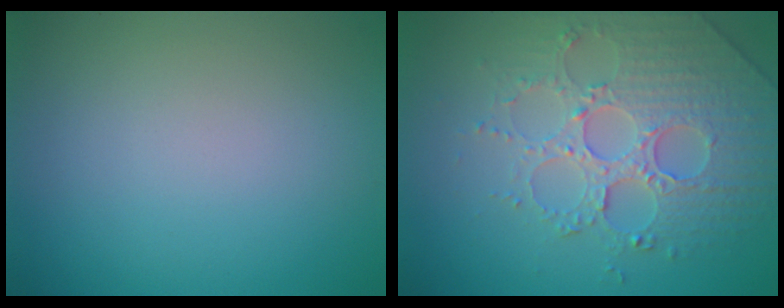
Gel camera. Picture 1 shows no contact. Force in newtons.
{"total": 4.7, "press": 4.5, "slide": 1.1}